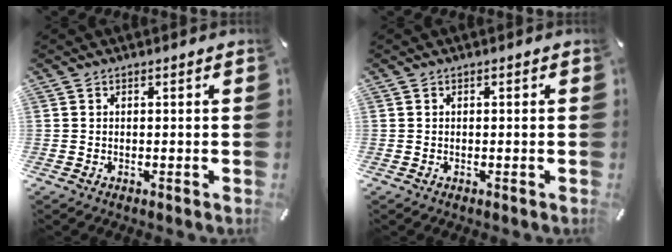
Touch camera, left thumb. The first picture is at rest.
{"total": 0.0}